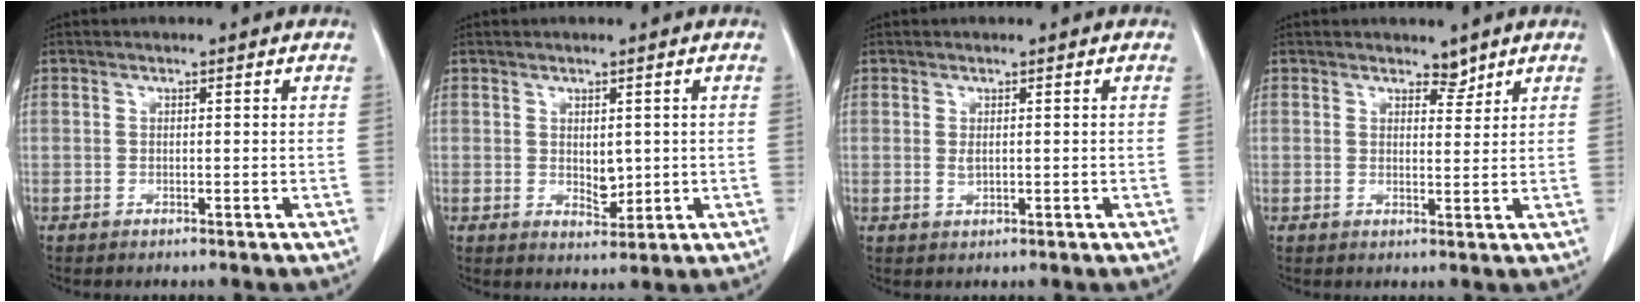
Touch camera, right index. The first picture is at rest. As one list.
[{"total": 3.3, "force": [0.2, 1.9, 2.7], "torque": [-0.041, -0.004, 0.013]}, {"total": 1.4, "force": [0.1, 0.7, 1.2], "torque": [-0.024, -0.001, 0.007]}, {"total": 2.3, "force": [2.0, 1.1, 0.5], "torque": [-0.005, -0.002, 0.030]}]